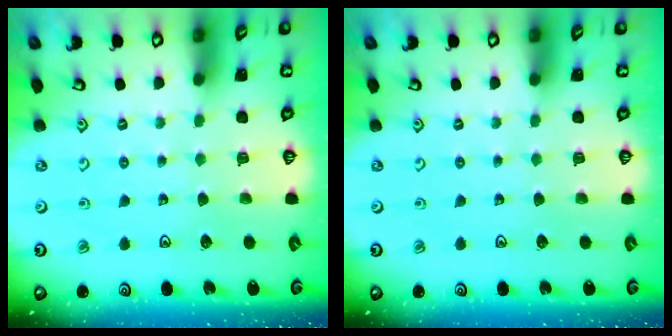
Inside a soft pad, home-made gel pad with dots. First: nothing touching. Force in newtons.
{"total": 0.0}